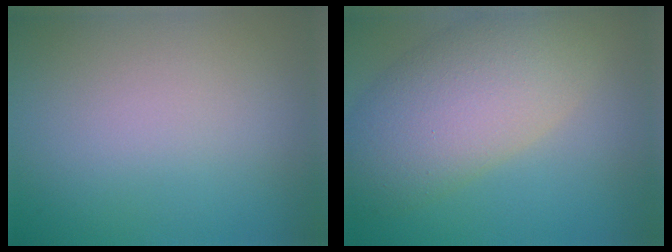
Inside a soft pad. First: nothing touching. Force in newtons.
{"total": 8.5, "press": 8.5, "slide": 0.5}